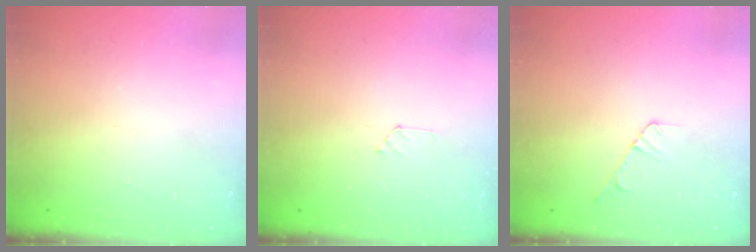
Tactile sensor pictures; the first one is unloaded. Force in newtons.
{"total": 3.0, "press": 3.0, "slide": 0.4}
{"total": 4.8, "press": 4.7, "slide": 0.6}